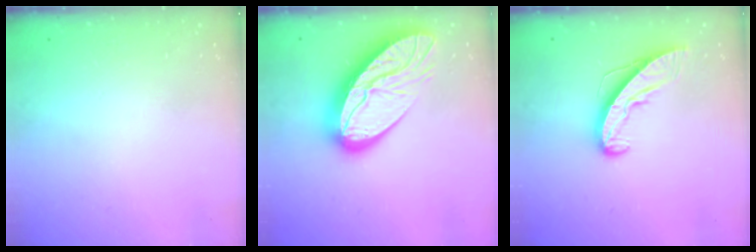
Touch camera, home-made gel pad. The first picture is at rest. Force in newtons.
{"total": 20.9, "press": 20.8, "slide": 2.2}
{"total": 9.9, "press": 9.8, "slide": 0.6}